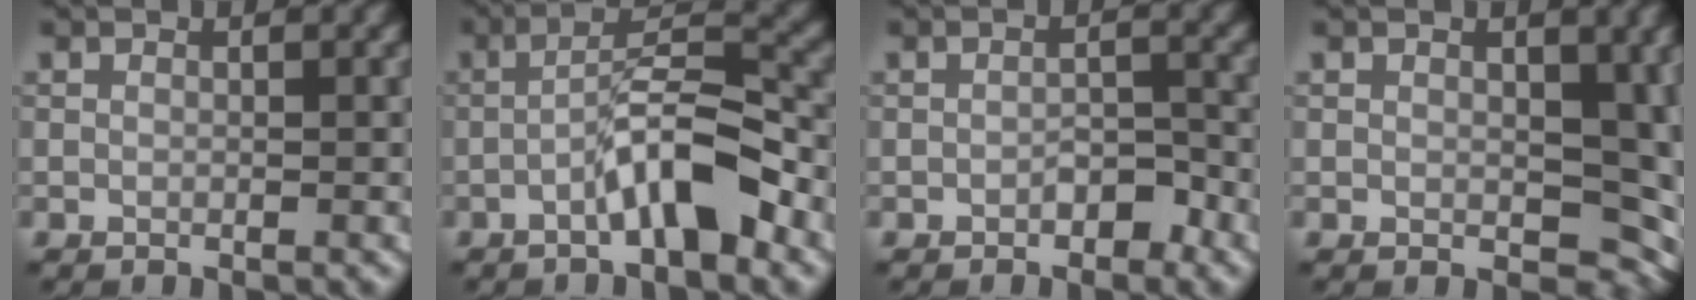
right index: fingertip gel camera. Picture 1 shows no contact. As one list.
[{"total": 6.4, "force": [-2.7, 1.6, 5.6], "torque": [-0.094, 0.021, -0.051]}, {"total": 2.1, "force": [-1.2, 1.0, 1.4], "torque": [-0.022, 0.007, -0.020]}, {"total": 8.9, "force": [0.1, 5.7, 6.9], "torque": [-0.082, -0.020, 0.016]}]